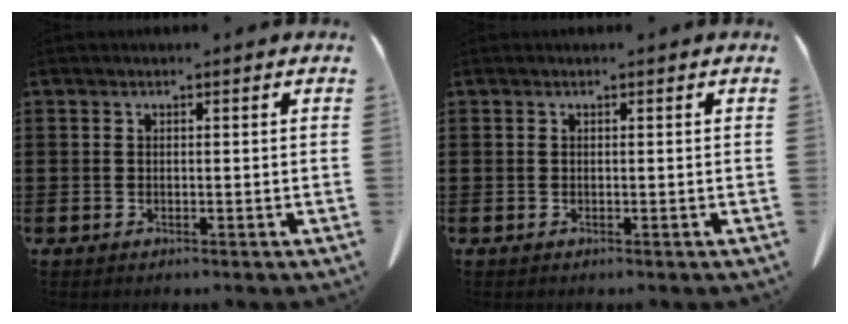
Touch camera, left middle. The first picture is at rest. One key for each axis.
{"total": 0.0}